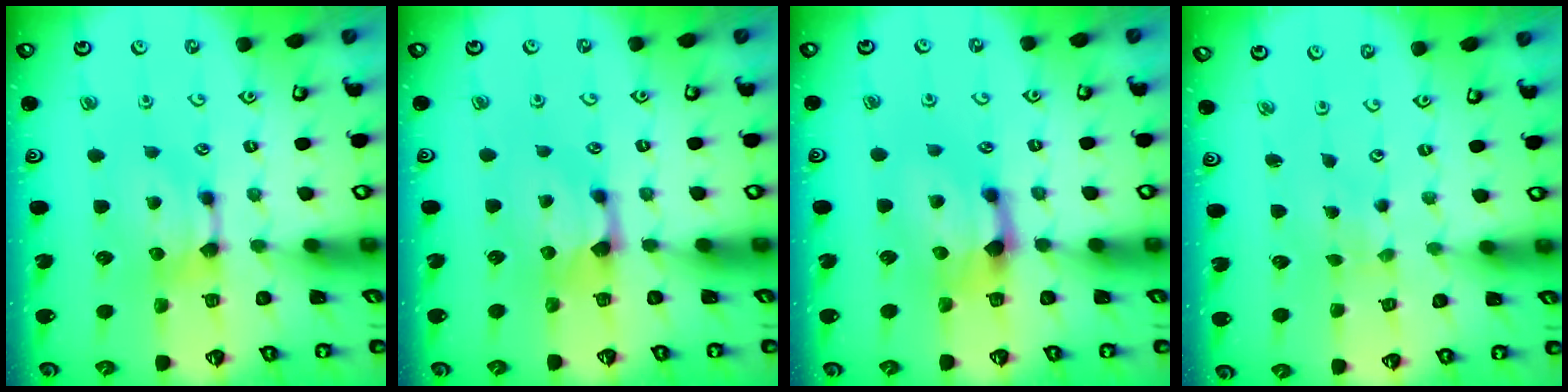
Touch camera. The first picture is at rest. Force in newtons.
{"total": 0.6, "press": 0.1, "slide": 0.6}
{"total": 2.1, "press": 1.6, "slide": 1.4}
{"total": 5.3, "press": 5.3, "slide": 0.2}